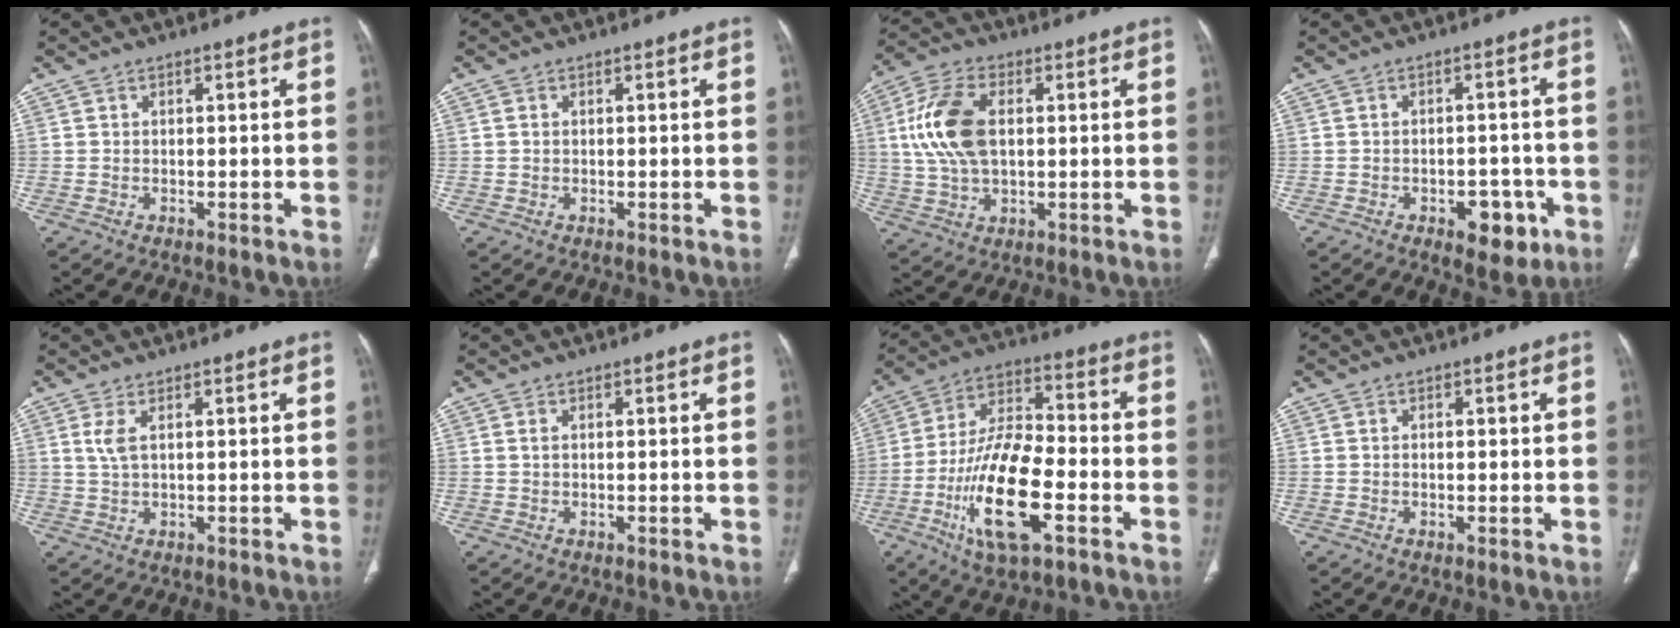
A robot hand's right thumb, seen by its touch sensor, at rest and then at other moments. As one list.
[{"total": 0.6, "force": [0.1, 0.5, 0.4], "torque": [-0.006, 0.001, 0.001]}, {"total": 12.8, "force": [1.9, 7.5, 10.2], "torque": [-0.210, 0.009, 0.036]}, {"total": 7.0, "force": [-3.1, 4.0, 4.8], "torque": [-0.037, 0.018, -0.035]}, {"total": 2.9, "force": [1.0, 1.0, 2.5], "torque": [-0.067, 0.002, 0.028]}, {"total": 0.8, "force": [0.2, 0.4, 0.6], "torque": [-0.017, 0.003, 0.005]}, {"total": 18.6, "force": [-6.4, 7.1, 15.9], "torque": [-0.294, 0.027, -0.111]}, {"total": 0.8, "force": [0.1, 0.4, 0.6], "torque": [-0.012, 0.002, 0.001]}]